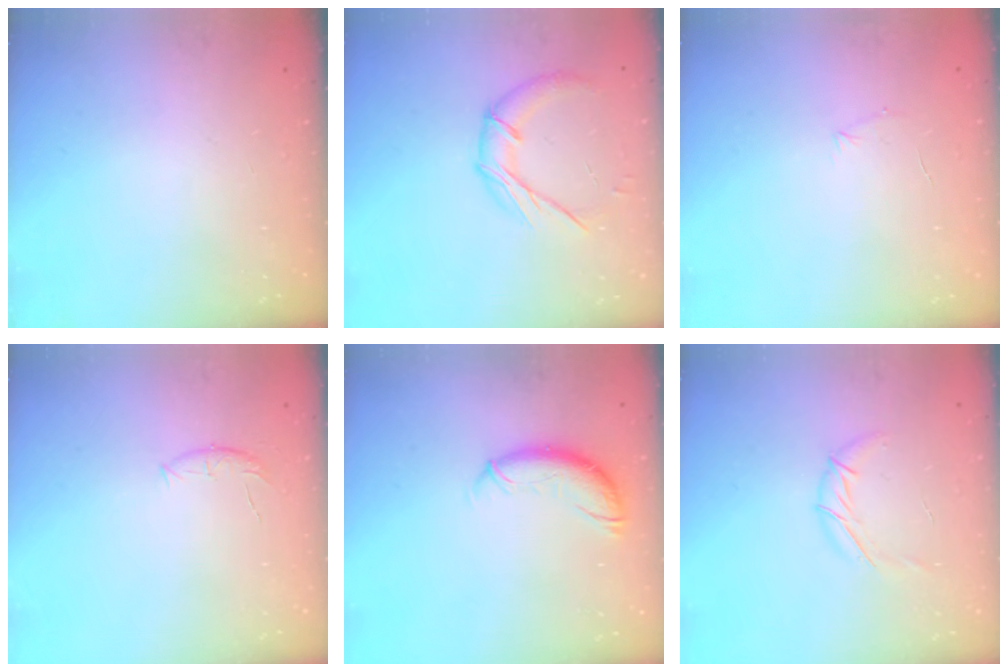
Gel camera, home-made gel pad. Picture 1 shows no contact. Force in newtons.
{"total": 10.4, "press": 10.4, "slide": 0.6}
{"total": 3.9, "press": 3.8, "slide": 1.0}
{"total": 6.0, "press": 5.8, "slide": 1.5}
{"total": 10.5, "press": 10.4, "slide": 1.1}
{"total": 6.8, "press": 6.8, "slide": 0.5}